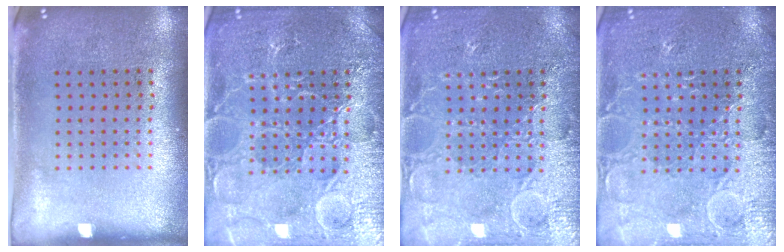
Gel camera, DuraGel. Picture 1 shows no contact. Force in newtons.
{"total": 5.0, "press": 4.9, "slide": 0.7}
{"total": 5.1, "press": 5.0, "slide": 0.7}
{"total": 5.1, "press": 5.0, "slide": 0.7}